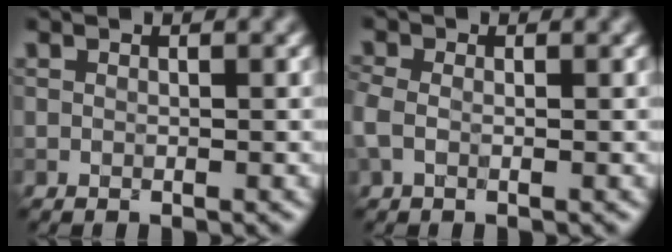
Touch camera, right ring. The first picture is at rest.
{"total": 1.9, "force": [-0.4, 1.3, 1.3], "torque": [-0.037, 0.000, -0.015]}